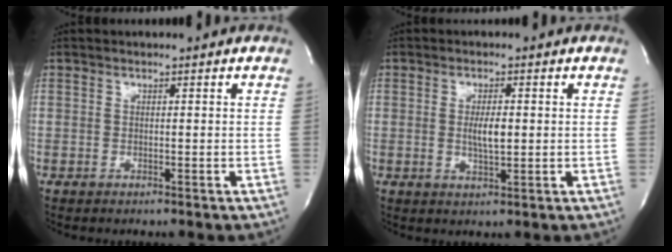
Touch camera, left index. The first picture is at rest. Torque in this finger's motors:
{"motor_torque": [0.54, 0.00, 0.34, 0.04]}